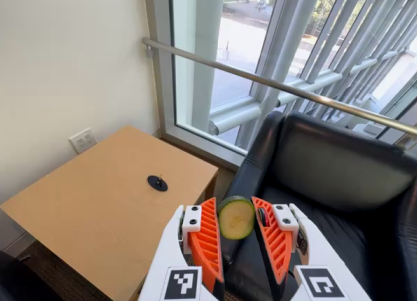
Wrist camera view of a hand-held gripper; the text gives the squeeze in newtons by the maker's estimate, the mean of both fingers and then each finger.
{"total": 7.9, "left": 7.8, "right": 8.0}